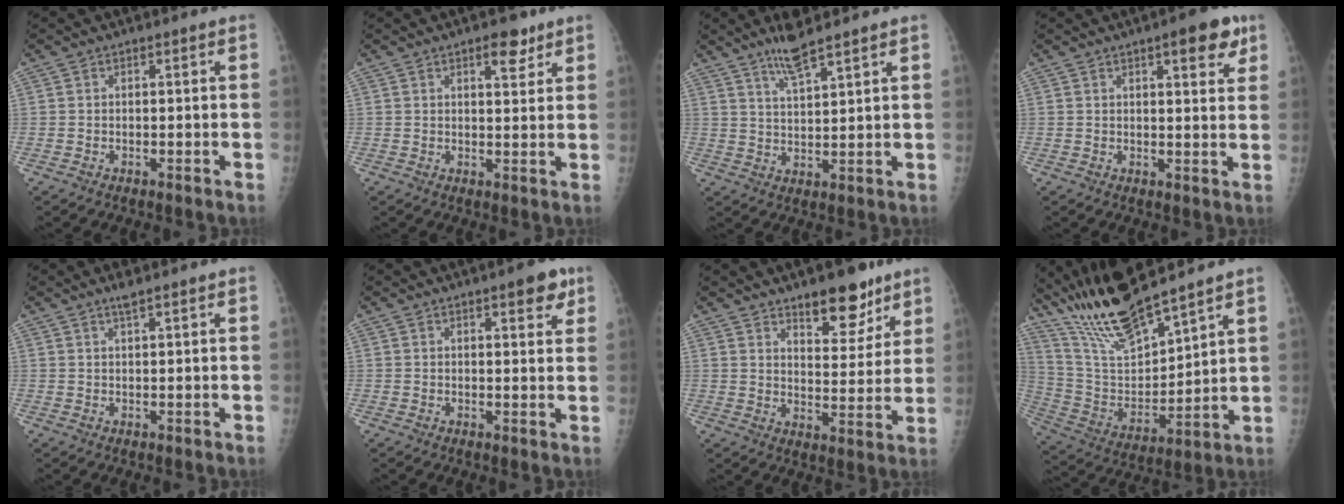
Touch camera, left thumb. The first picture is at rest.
{"total": 4.6, "force": [2.9, 2.0, 3.0], "torque": [-0.025, -0.015, 0.039]}
{"total": 6.3, "force": [4.9, 0.7, 3.9], "torque": [-0.072, -0.029, 0.093]}
{"total": 7.0, "force": [3.9, 2.3, 5.4], "torque": [-0.049, -0.014, 0.045]}
{"total": 1.9, "force": [1.4, 0.2, 1.3], "torque": [-0.022, -0.003, 0.026]}
{"total": 4.8, "force": [2.8, 1.6, 3.5], "torque": [-0.030, -0.012, 0.032]}
{"total": 11.4, "force": [8.0, 4.8, 6.5], "torque": [-0.055, -0.054, 0.123]}
{"total": 17.5, "force": [14.8, 2.7, 9.0], "torque": [-0.155, -0.071, 0.295]}